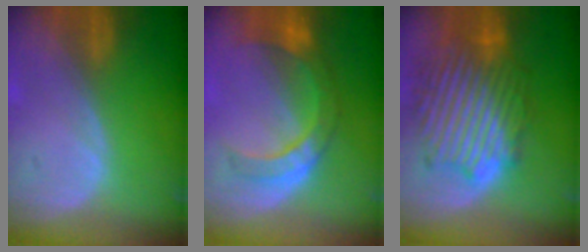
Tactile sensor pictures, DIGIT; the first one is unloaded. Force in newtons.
{"total": 8.2, "press": 7.6, "slide": 3.1}
{"total": 12.8, "press": 12.7, "slide": 1.0}